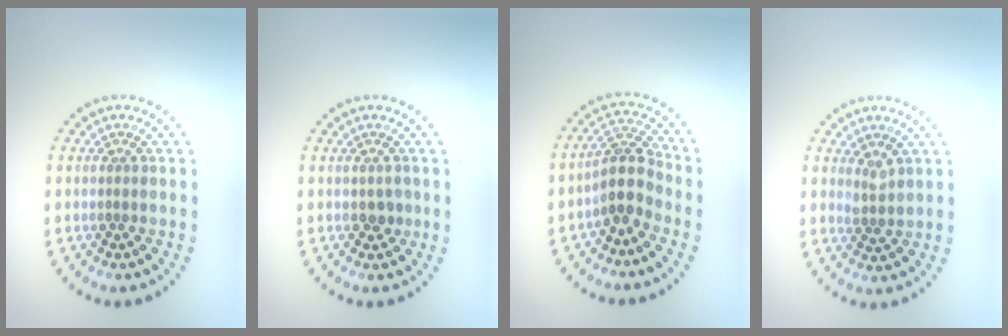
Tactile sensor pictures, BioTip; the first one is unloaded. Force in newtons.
{"total": 1.0, "press": 1.0, "slide": 0.4}
{"total": 3.6, "press": 2.9, "slide": 2.2}
{"total": 1.4, "press": 1.1, "slide": 0.8}